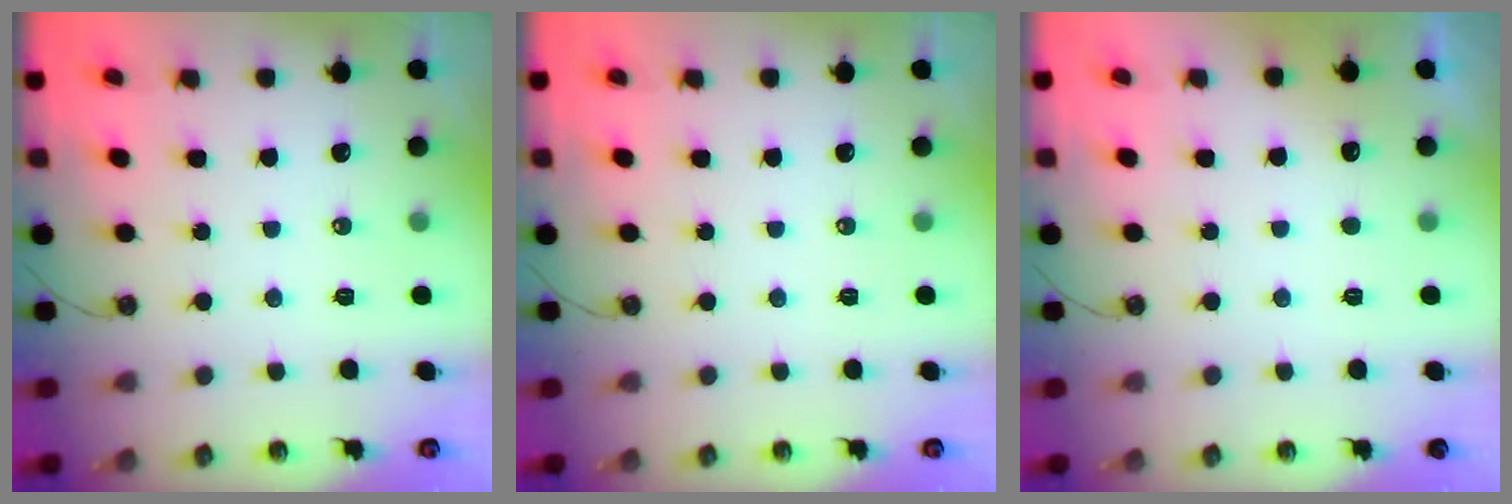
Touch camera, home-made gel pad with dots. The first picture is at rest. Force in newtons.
{"total": 0.0}
{"total": 3.1, "press": 2.9, "slide": 1.0}